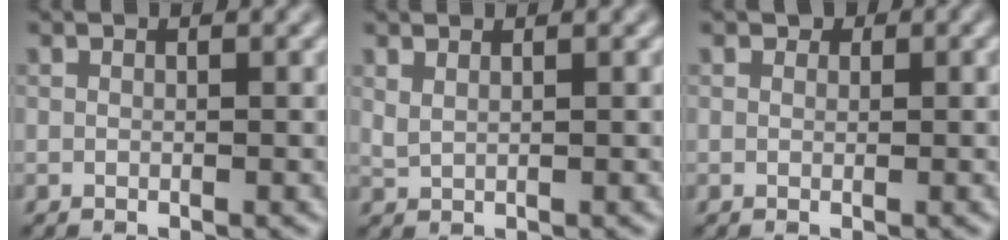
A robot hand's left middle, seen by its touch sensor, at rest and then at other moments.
{"total": 1.1, "force": [0.8, 0.3, 0.5], "torque": [-0.014, -0.002, 0.017]}
{"total": 0.7, "force": [0.3, 0.6, 0.2], "torque": [-0.001, -0.002, 0.000]}